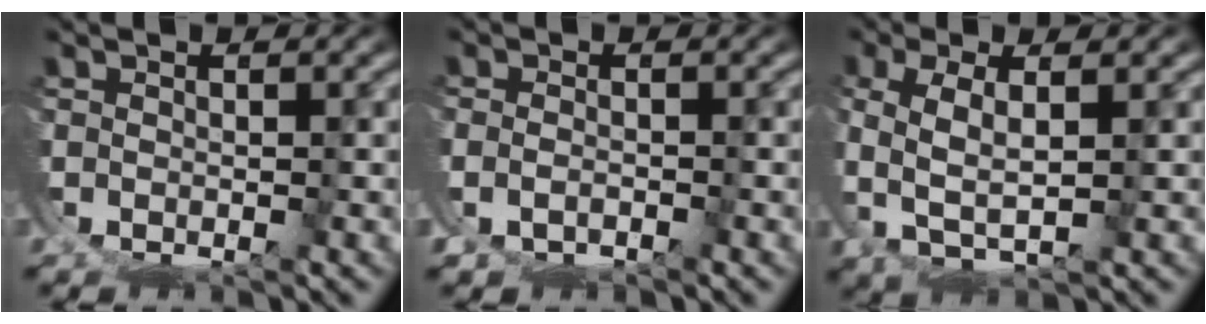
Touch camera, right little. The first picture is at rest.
{"total": 2.3, "force": [-1.1, 2.0, 0.6], "torque": [-0.030, -0.016, -0.013]}
{"total": 2.5, "force": [1.8, 0.5, 1.7], "torque": [-0.067, -0.009, 0.040]}